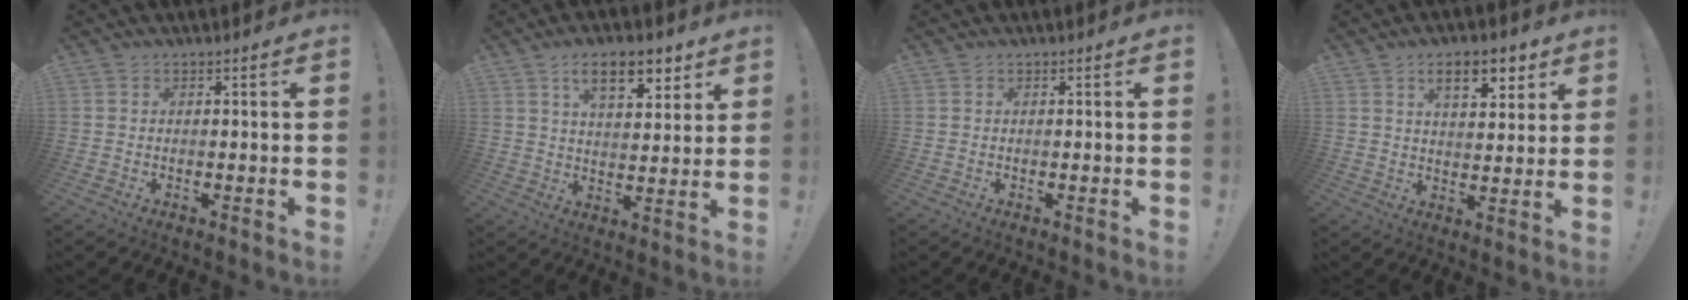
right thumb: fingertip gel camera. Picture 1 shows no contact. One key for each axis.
{"total": 11.6, "fx": 6.5, "fy": 5.0, "fz": 8.2, "tx": -0.113, "ty": -0.021, "tz": 0.110}
{"total": 0.0}
{"total": 10.1, "fx": 5.5, "fy": 4.4, "fz": 7.2, "tx": -0.091, "ty": -0.017, "tz": 0.092}